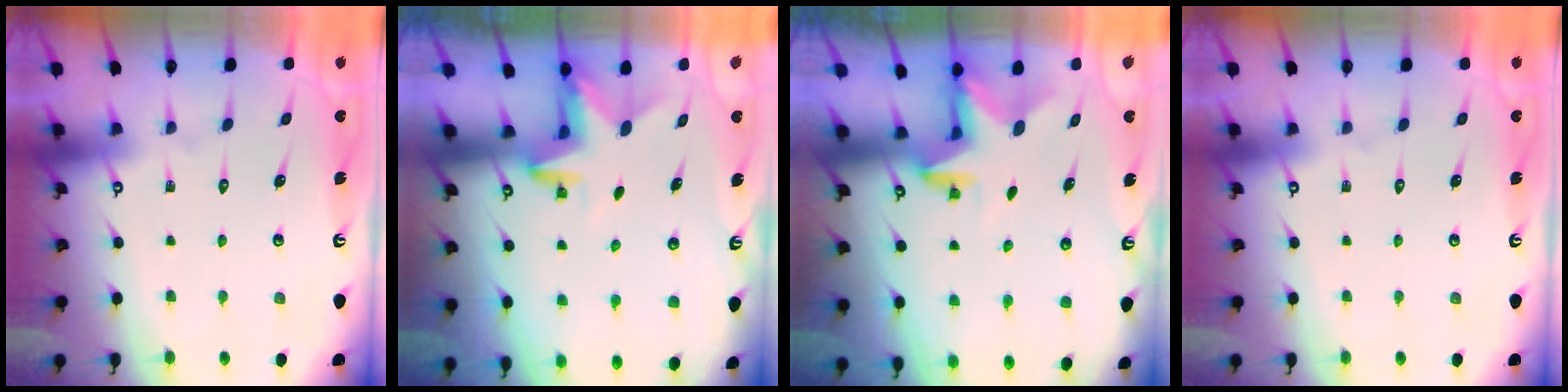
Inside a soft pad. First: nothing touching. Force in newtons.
{"total": 3.4, "press": 3.4, "slide": 0.2}
{"total": 2.9, "press": 2.9, "slide": 0.2}
{"total": 0.0}